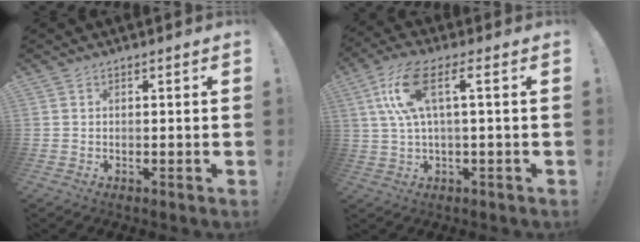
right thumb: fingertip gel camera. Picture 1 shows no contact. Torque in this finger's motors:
{"motor_torque": [0.17, 1.12, 1.29, 0.36, 0.08]}